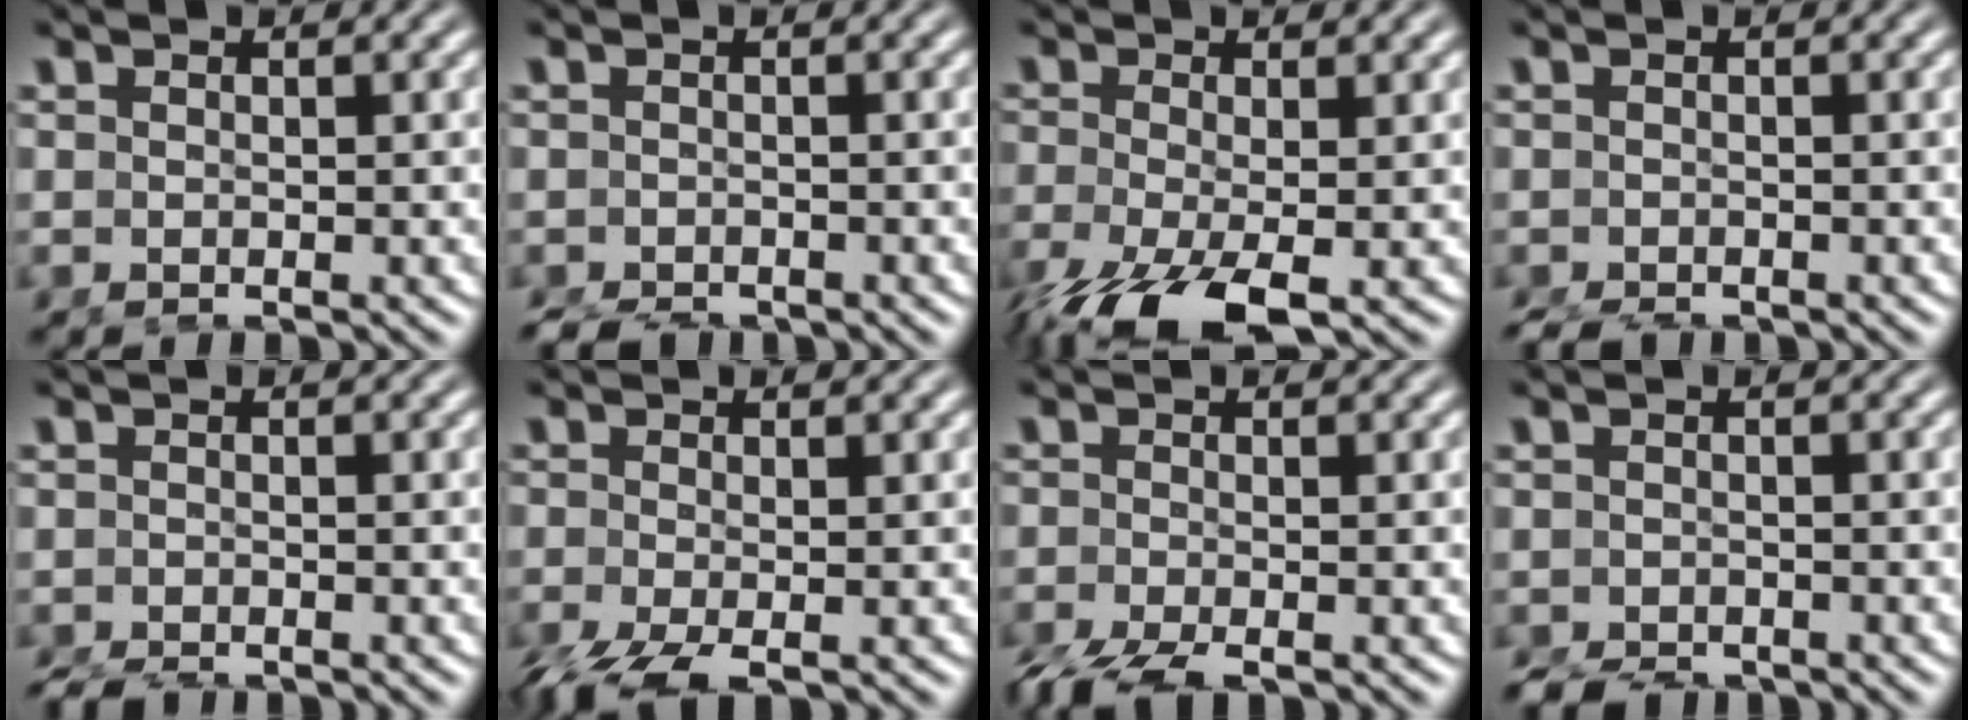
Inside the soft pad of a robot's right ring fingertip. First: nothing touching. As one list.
[{"total": 4.2, "force": [-3.5, 2.1, 0.8], "torque": [-0.019, -0.024, -0.053]}, {"total": 6.0, "force": [-3.9, 2.0, 4.0], "torque": [-0.096, -0.037, -0.049]}, {"total": 2.8, "force": [-2.4, 1.3, 0.4], "torque": [-0.008, -0.017, -0.037]}, {"total": 2.2, "force": [-2.1, 0.5, 0.1], "torque": [-0.001, -0.015, -0.033]}, {"total": 3.8, "force": [-2.7, 1.3, 2.3], "torque": [-0.057, -0.026, -0.035]}, {"total": 3.8, "force": [-3.0, 1.4, 1.8], "torque": [-0.042, -0.021, -0.044]}, {"total": 4.7, "force": [-3.9, 2.3, 1.0], "torque": [-0.020, -0.026, -0.059]}]